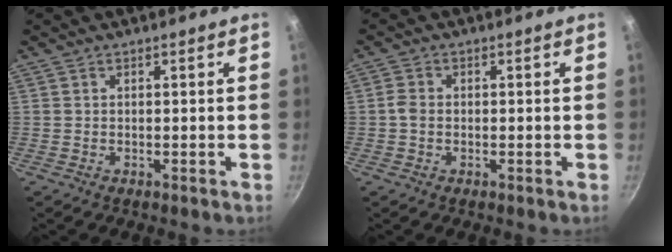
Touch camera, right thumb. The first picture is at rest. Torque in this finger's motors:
{"motor_torque": [-0.08, -0.09, 0.29, -0.18, 0.00]}